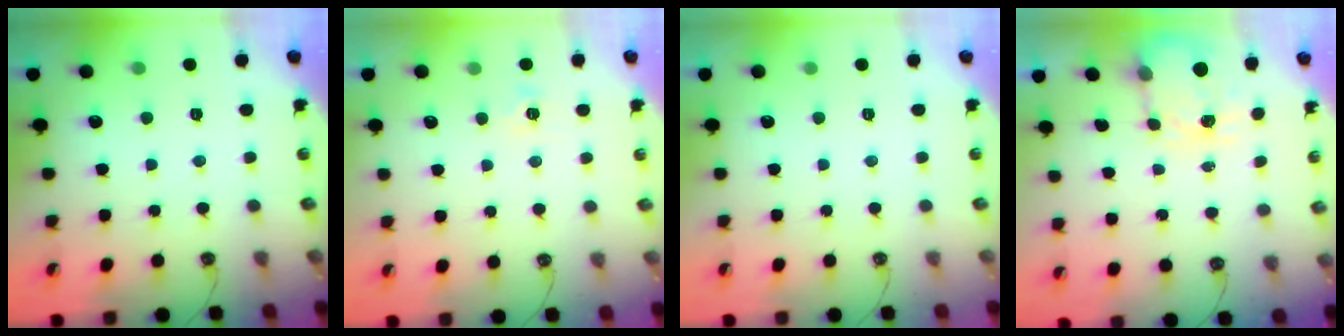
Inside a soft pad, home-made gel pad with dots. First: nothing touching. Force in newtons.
{"total": 3.6, "press": 3.5, "slide": 0.5}
{"total": 0.0}
{"total": 3.8, "press": 3.7, "slide": 0.5}